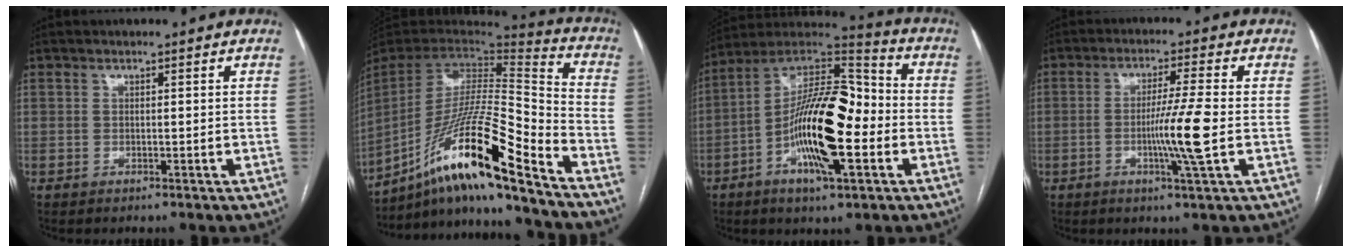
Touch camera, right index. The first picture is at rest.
{"total": 21.6, "force": [-15.1, -0.1, 15.4], "torque": [-0.294, -0.005, -0.277]}
{"total": 18.5, "force": [-4.3, 5.2, 17.2], "torque": [-0.315, 0.014, -0.076]}
{"total": 7.6, "force": [-1.3, -1.0, 7.4], "torque": [-0.134, -0.011, -0.026]}